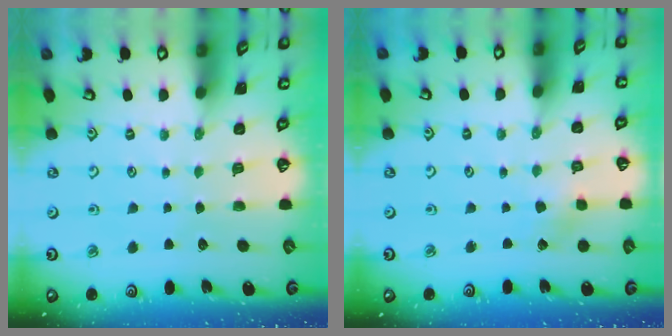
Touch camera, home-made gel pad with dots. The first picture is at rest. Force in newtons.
{"total": 1.5, "press": 1.5, "slide": 0.2}